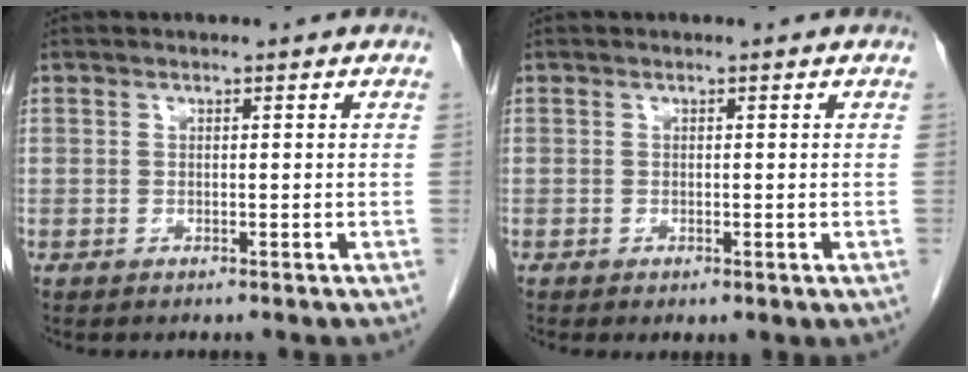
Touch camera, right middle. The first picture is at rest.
{"total": 0.9, "force": [-0.3, 0.4, 0.7], "torque": [-0.015, -0.004, -0.001]}